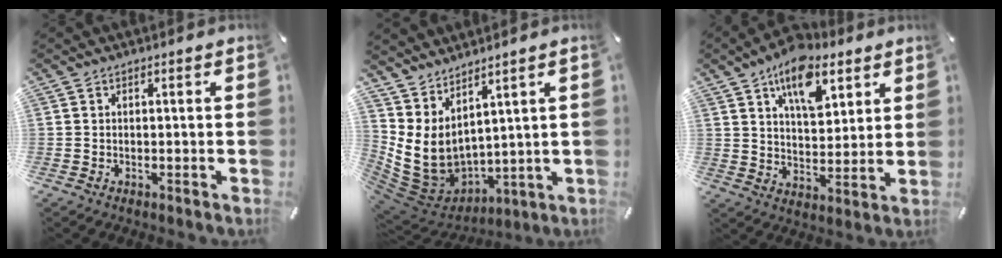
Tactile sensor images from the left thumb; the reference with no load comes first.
{"total": 9.6, "force": [3.9, 7.3, 4.8], "torque": [-0.110, -0.043, 0.085]}
{"total": 12.8, "force": [7.6, 6.9, 7.7], "torque": [-0.121, -0.025, 0.133]}